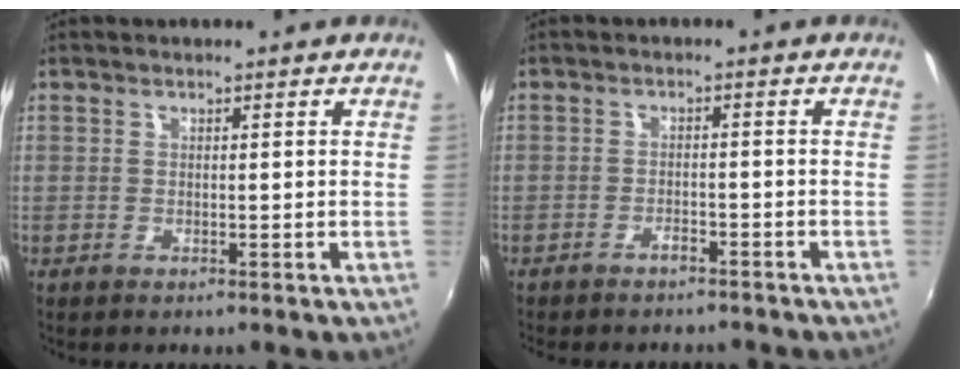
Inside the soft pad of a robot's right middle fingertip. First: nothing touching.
{"total": 3.9, "force": [-3.6, 1.1, 1.2], "torque": [-0.036, -0.006, -0.052]}